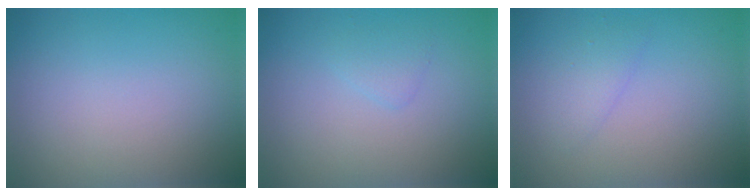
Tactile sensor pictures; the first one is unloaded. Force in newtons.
{"total": 1.0, "press": 1.0, "slide": 0.1}
{"total": 1.4, "press": 1.4, "slide": 0.2}